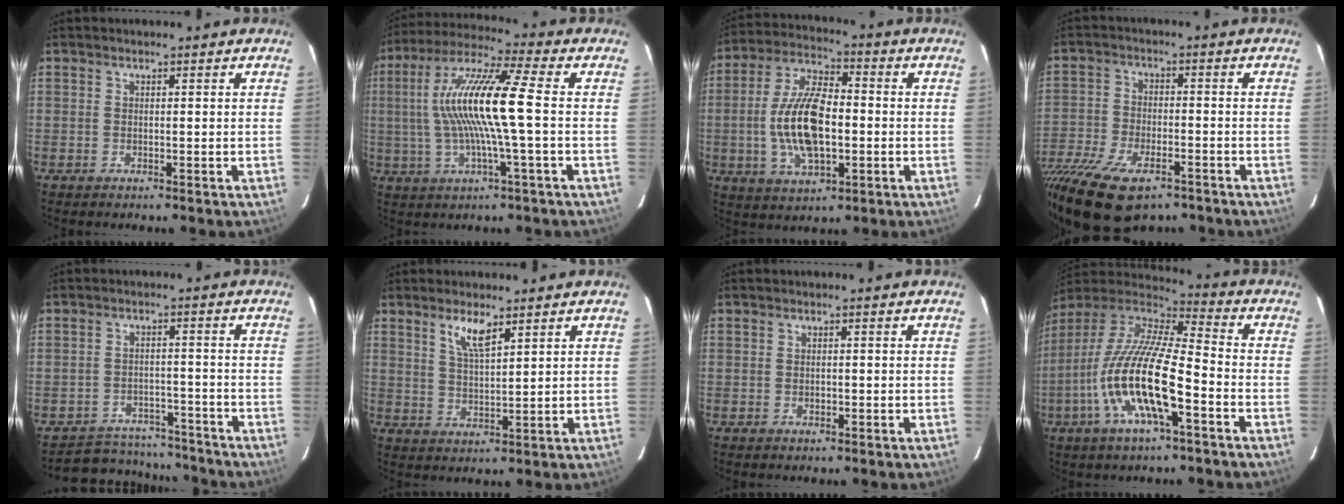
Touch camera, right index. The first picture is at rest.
{"total": 14.7, "force": [0.1, 0.4, 14.7], "torque": [-0.285, 0.011, -0.002]}
{"total": 15.0, "force": [-2.0, 6.7, 13.2], "torque": [-0.271, 0.003, -0.034]}
{"total": 19.1, "force": [-12.5, 8.3, 11.8], "torque": [-0.269, -0.057, -0.214]}
{"total": 11.6, "force": [-10.2, 5.2, 1.7], "torque": [-0.046, 0.033, -0.125]}
{"total": 5.2, "force": [3.3, 1.4, 3.7], "torque": [-0.071, -0.002, 0.066]}
{"total": 1.0, "force": [-0.3, 0.9, 0.5], "torque": [-0.008, 0.001, -0.003]}
{"total": 18.9, "force": [-6.9, 4.7, 17.0], "torque": [-0.325, -0.026, -0.137]}